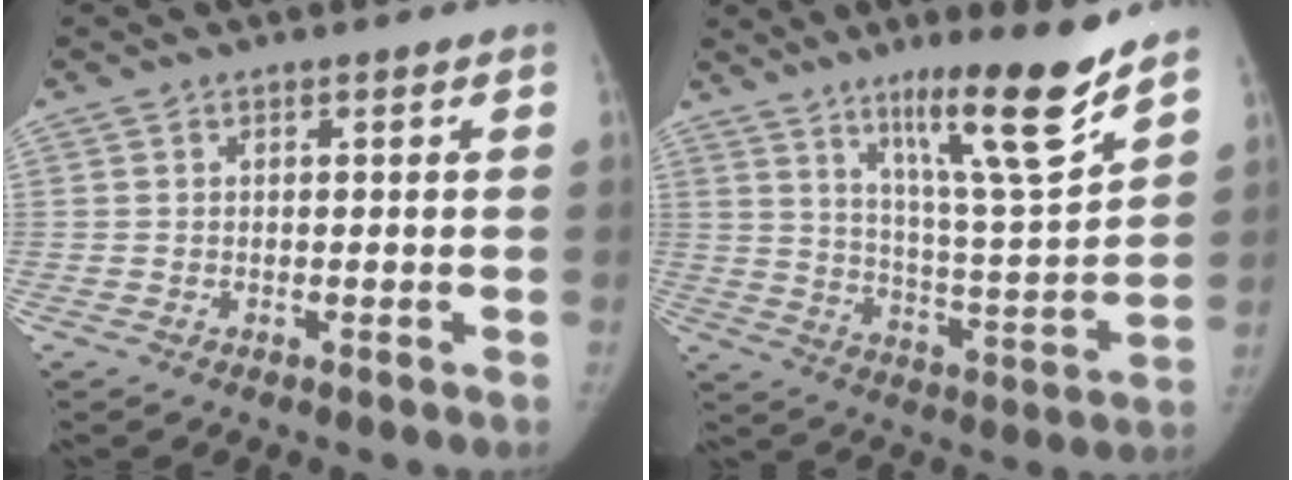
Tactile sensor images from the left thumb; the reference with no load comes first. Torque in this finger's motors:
{"motor_torque": [1.71, -0.18, 1.56, -1.23, 0.32]}